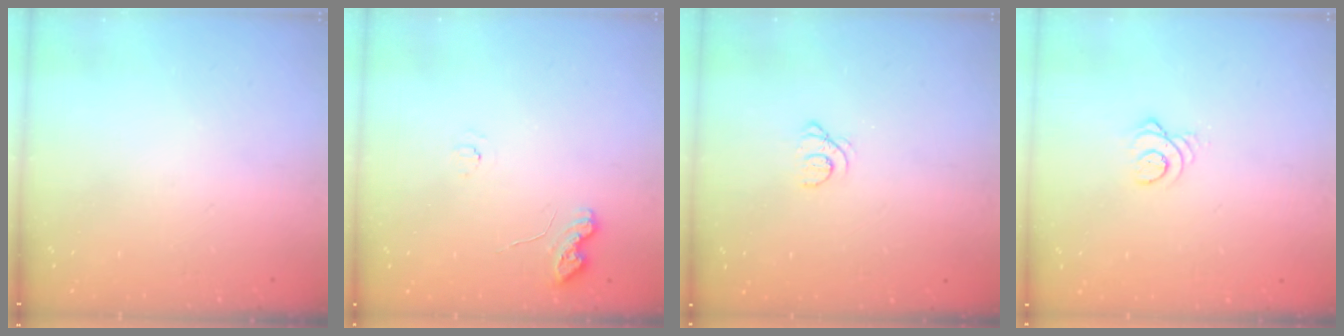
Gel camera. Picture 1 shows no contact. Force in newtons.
{"total": 4.6, "press": 4.5, "slide": 0.9}
{"total": 1.7, "press": 1.6, "slide": 0.1}
{"total": 3.3, "press": 3.3, "slide": 0.4}